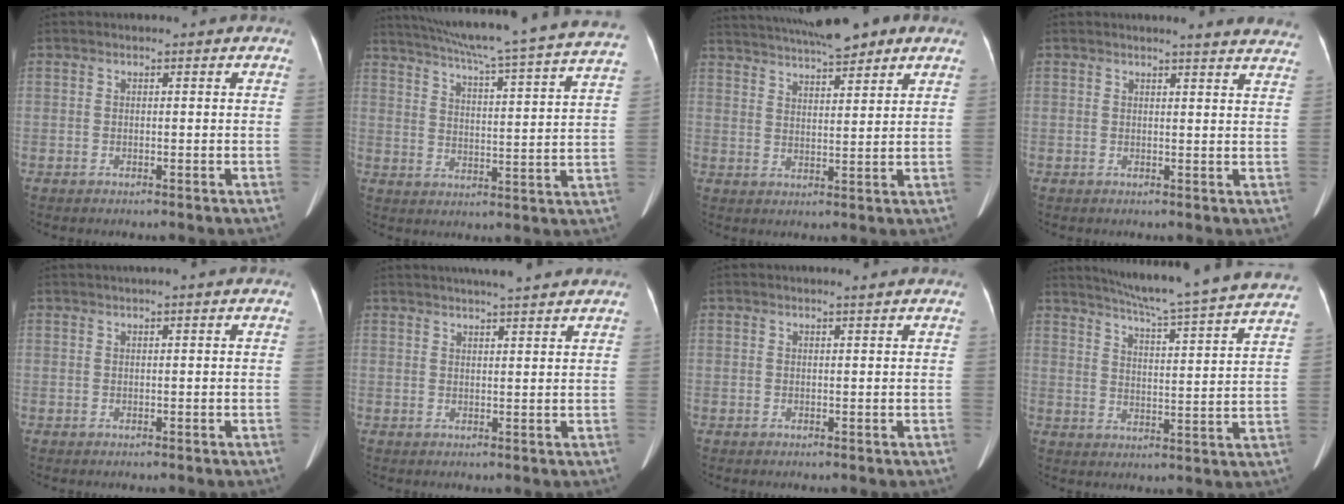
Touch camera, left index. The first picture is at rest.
{"total": 28.4, "force": [25.2, -0.3, 13.2], "torque": [-0.215, -0.052, 0.318]}
{"total": 15.5, "force": [12.9, 2.6, 8.1], "torque": [-0.147, 0.034, 0.190]}
{"total": 10.8, "force": [10.2, 0.5, 3.2], "torque": [-0.017, -0.034, 0.087]}
{"total": 0.8, "force": [0.5, -0.2, 0.6], "torque": [-0.015, 0.009, 0.016]}
{"total": 8.4, "force": [7.3, 0.4, 4.2], "torque": [-0.060, 0.024, 0.093]}
{"total": 0.8, "force": [0.7, -0.2, 0.3], "torque": [-0.014, -0.003, 0.016]}
{"total": 25.0, "force": [22.7, -0.5, 10.5], "torque": [-0.166, -0.052, 0.285]}